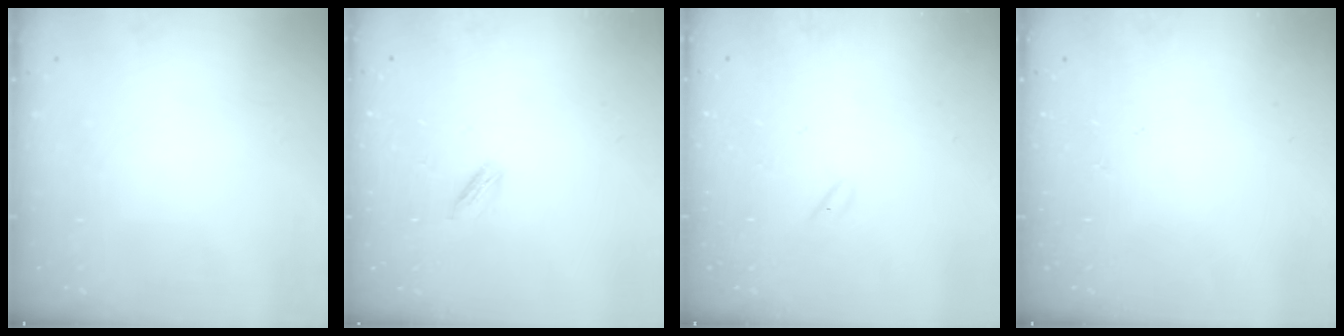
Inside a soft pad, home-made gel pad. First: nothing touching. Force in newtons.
{"total": 2.6, "press": 2.5, "slide": 0.7}
{"total": 1.6, "press": 1.5, "slide": 0.6}
{"total": 0.0}